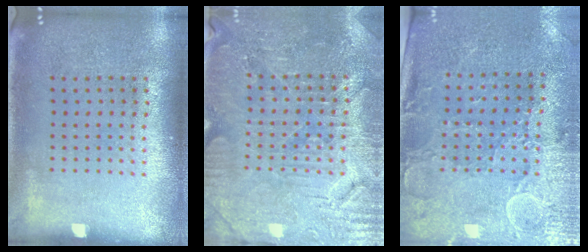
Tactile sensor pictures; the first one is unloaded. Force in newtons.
{"total": 3.7, "press": 3.6, "slide": 0.6}
{"total": 2.9, "press": 2.6, "slide": 1.3}